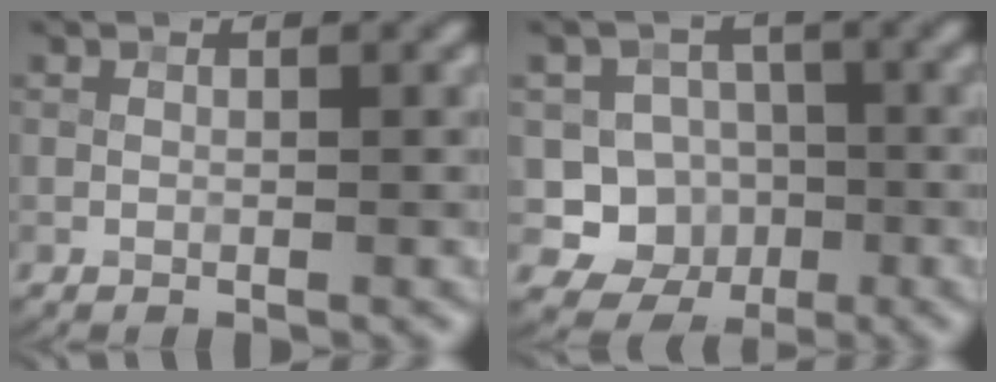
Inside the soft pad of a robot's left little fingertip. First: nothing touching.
{"total": 6.5, "force": [-1.9, 6.0, 1.8], "torque": [0.000, 0.000, -0.060]}